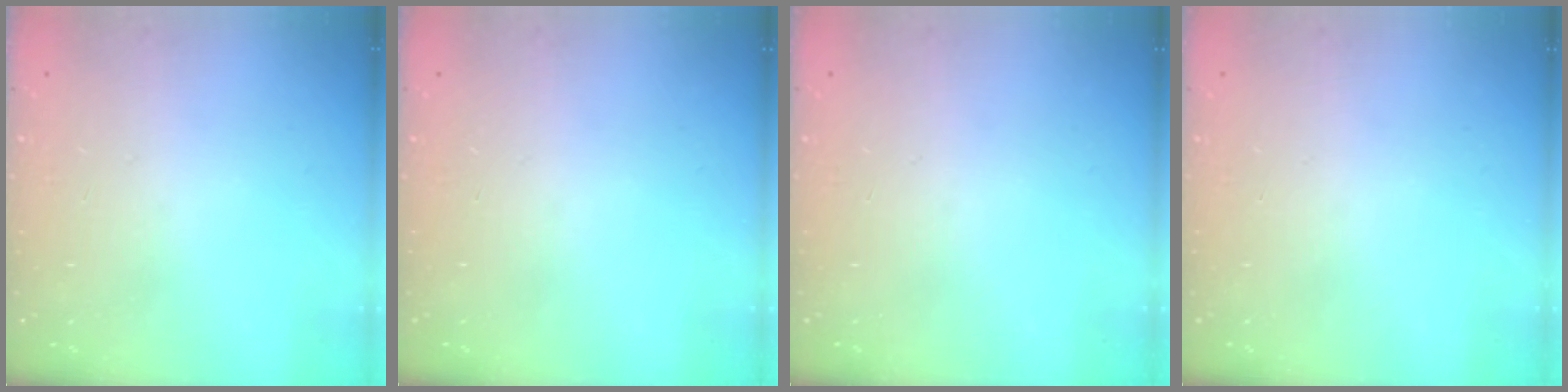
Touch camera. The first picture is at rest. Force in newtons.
{"total": 0.0}
{"total": 0.0}
{"total": 0.0}